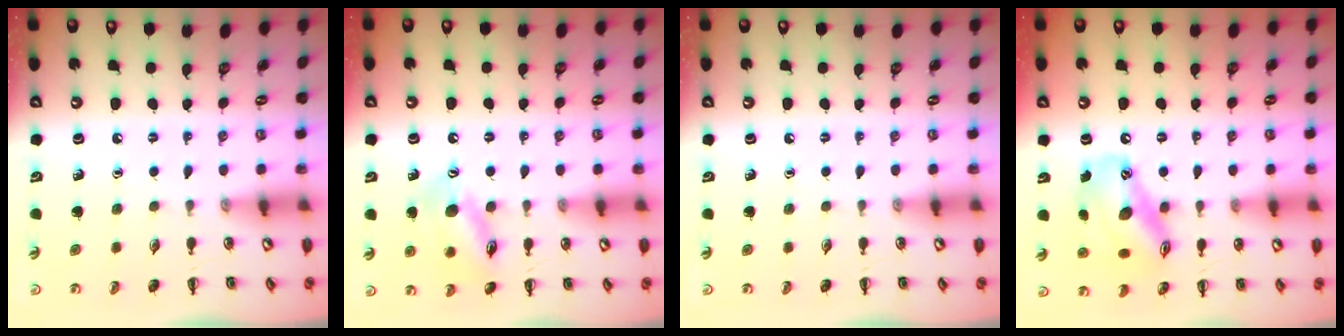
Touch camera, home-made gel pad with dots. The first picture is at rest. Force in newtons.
{"total": 12.5, "press": 12.3, "slide": 2.0}
{"total": 0.0}
{"total": 15.2, "press": 14.7, "slide": 3.6}